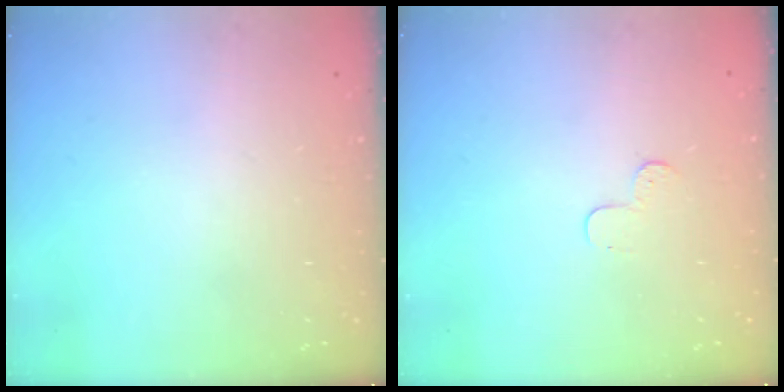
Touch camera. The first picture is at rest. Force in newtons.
{"total": 3.2, "press": 3.2, "slide": 0.3}